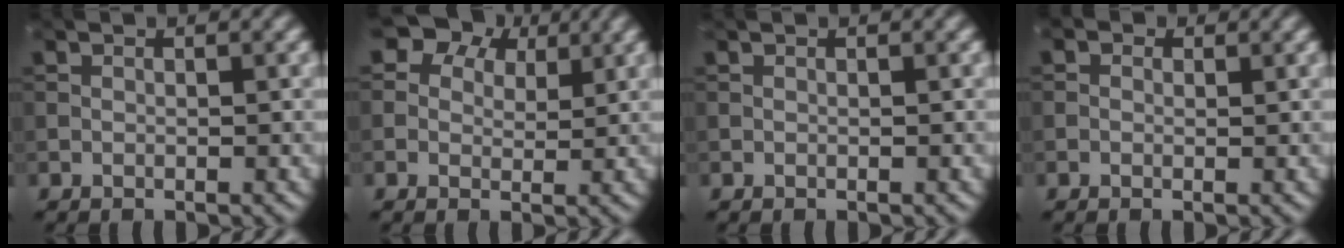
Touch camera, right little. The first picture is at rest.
{"total": 6.8, "force": [3.9, 4.7, 2.9], "torque": [-0.049, 0.015, 0.039]}
{"total": 0.0}
{"total": 1.0, "force": [0.3, 0.8, 0.5], "torque": [-0.008, -0.003, -0.004]}